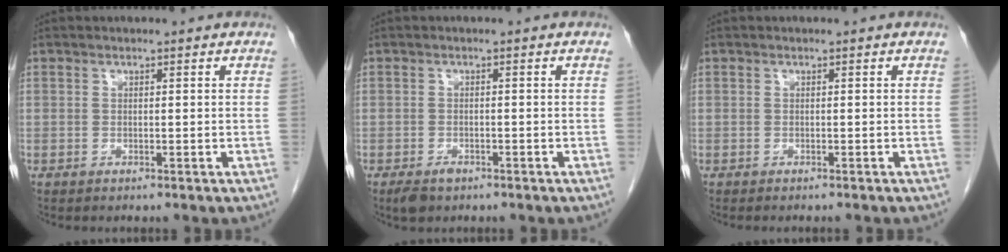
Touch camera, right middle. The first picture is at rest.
{"total": 2.5, "force": [-1.7, 1.3, 1.4], "torque": [-0.028, -0.003, -0.021]}
{"total": 3.1, "force": [-2.8, 0.3, 1.3], "torque": [-0.021, -0.005, -0.035]}